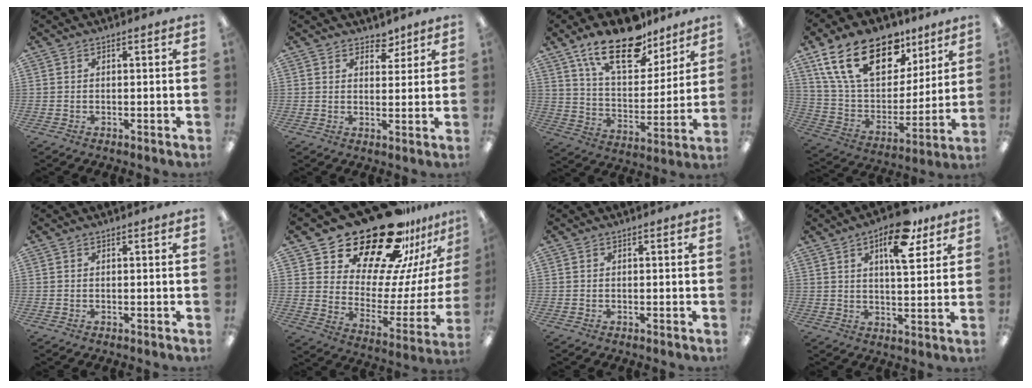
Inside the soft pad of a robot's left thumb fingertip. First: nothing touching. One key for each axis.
{"total": 4.4, "fx": 3.6, "fy": 2.4, "fz": 1.1, "tx": 0.002, "ty": -0.022, "tz": 0.060}
{"total": 20.0, "fx": 14.1, "fy": 8.8, "fz": 11.1, "tx": -0.189, "ty": -0.069, "tz": 0.244}
{"total": 22.9, "fx": 13.5, "fy": 12.5, "fz": 13.7, "tx": -0.256, "ty": -0.058, "tz": 0.244}
{"total": 0.0}
{"total": 28.0, "fx": 22.0, "fy": 11.8, "fz": 12.5, "tx": -0.196, "ty": -0.157, "tz": 0.390}
{"total": 0.0}
{"total": 13.4, "fx": 7.4, "fy": 5.7, "fz": 9.7, "tx": -0.136, "ty": -0.027, "tz": 0.120}